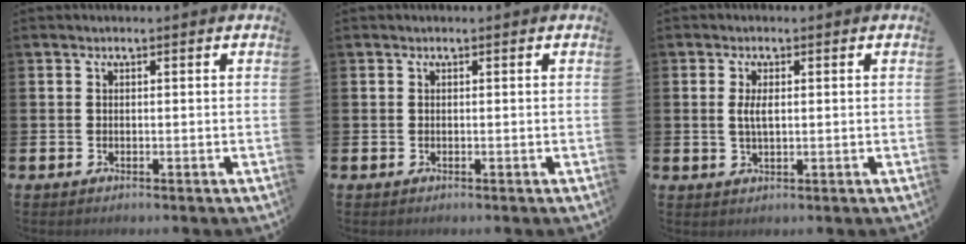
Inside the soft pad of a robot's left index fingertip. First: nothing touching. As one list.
[{"total": 0.0}, {"total": 2.7, "force": [0.5, 1.1, 2.5], "torque": [-0.047, 0.005, 0.006]}]